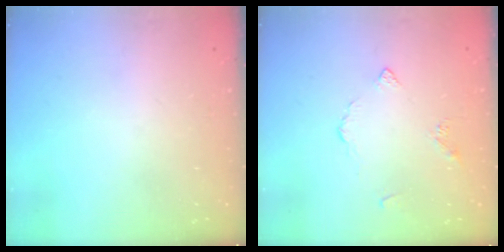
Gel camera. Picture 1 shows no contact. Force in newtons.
{"total": 3.5, "press": 3.4, "slide": 0.7}